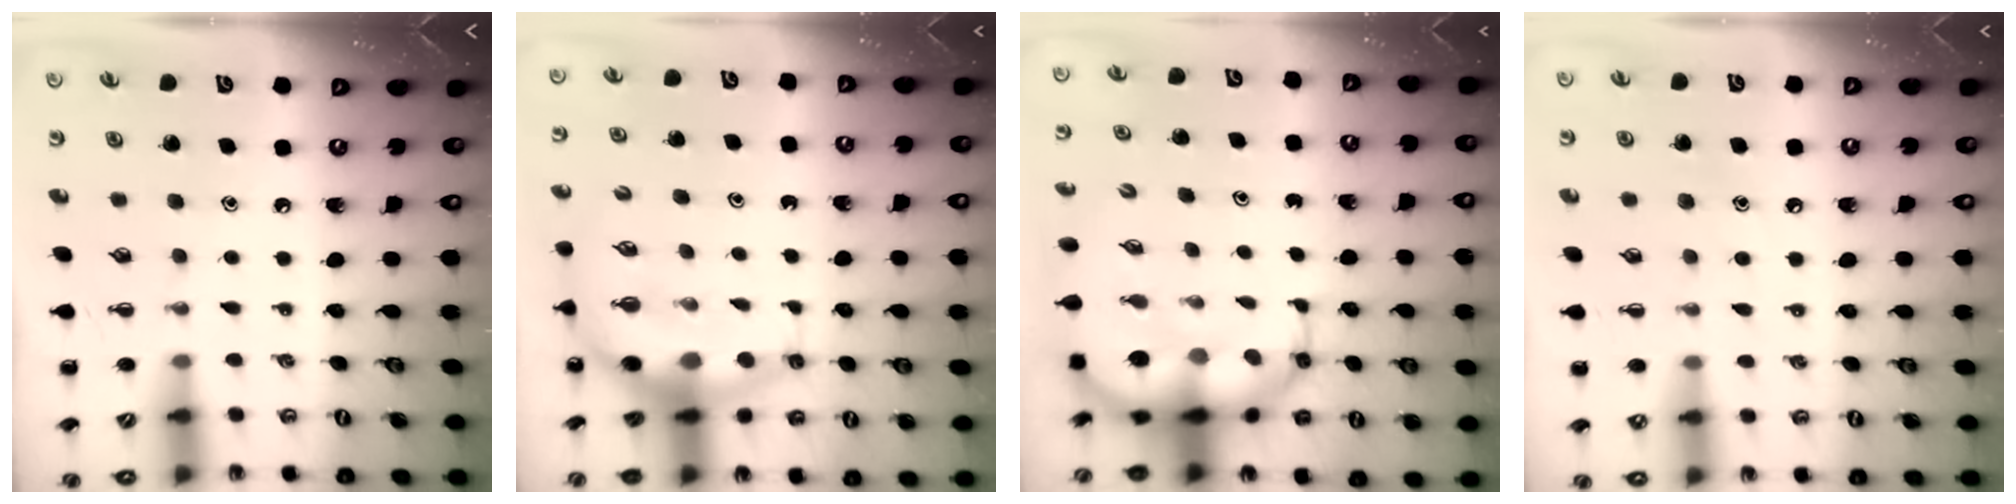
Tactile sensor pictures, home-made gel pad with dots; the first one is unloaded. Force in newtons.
{"total": 8.8, "press": 8.7, "slide": 1.2}
{"total": 12.0, "press": 11.5, "slide": 3.5}
{"total": 7.4, "press": 7.2, "slide": 1.9}